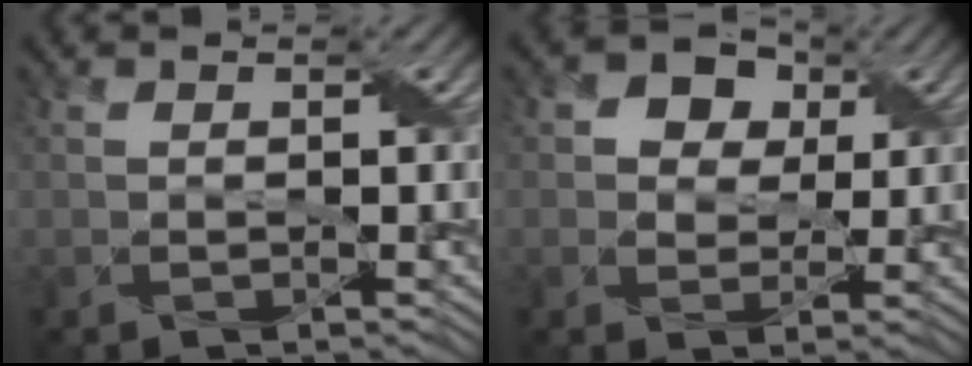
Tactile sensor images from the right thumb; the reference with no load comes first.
{"total": 5.7, "force": [2.2, 4.6, 2.5], "torque": [-0.062, 0.007, 0.024]}